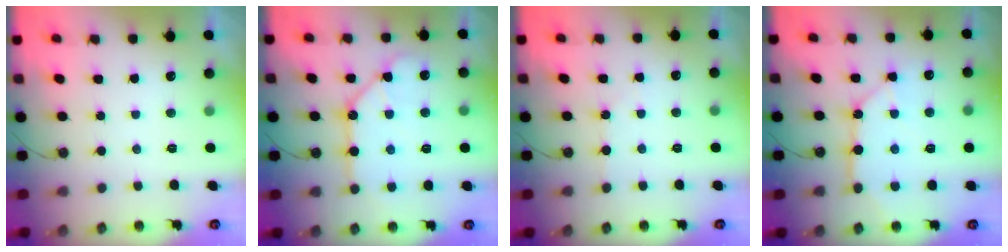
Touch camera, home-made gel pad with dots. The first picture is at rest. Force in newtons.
{"total": 11.5, "press": 11.4, "slide": 1.1}
{"total": 2.9, "press": 2.8, "slide": 0.5}
{"total": 12.8, "press": 12.7, "slide": 1.5}